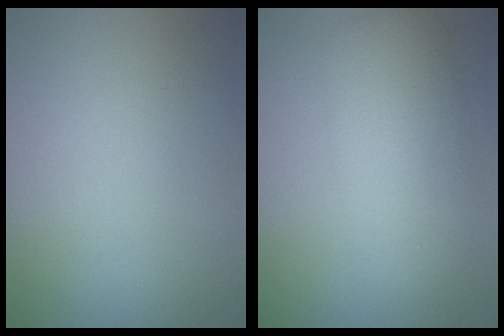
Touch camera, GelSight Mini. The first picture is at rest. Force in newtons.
{"total": 5.6, "press": 5.6, "slide": 0.1}